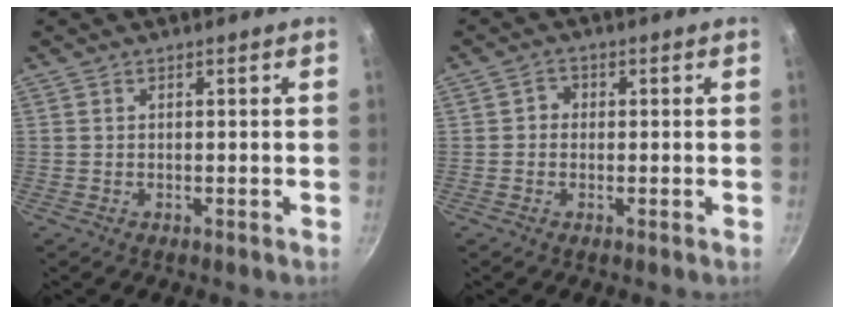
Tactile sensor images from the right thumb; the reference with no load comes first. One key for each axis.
{"total": 1.9, "fx": -0.1, "fy": 1.8, "fz": 0.7, "tx": -0.001, "ty": 0.005, "tz": -0.008}